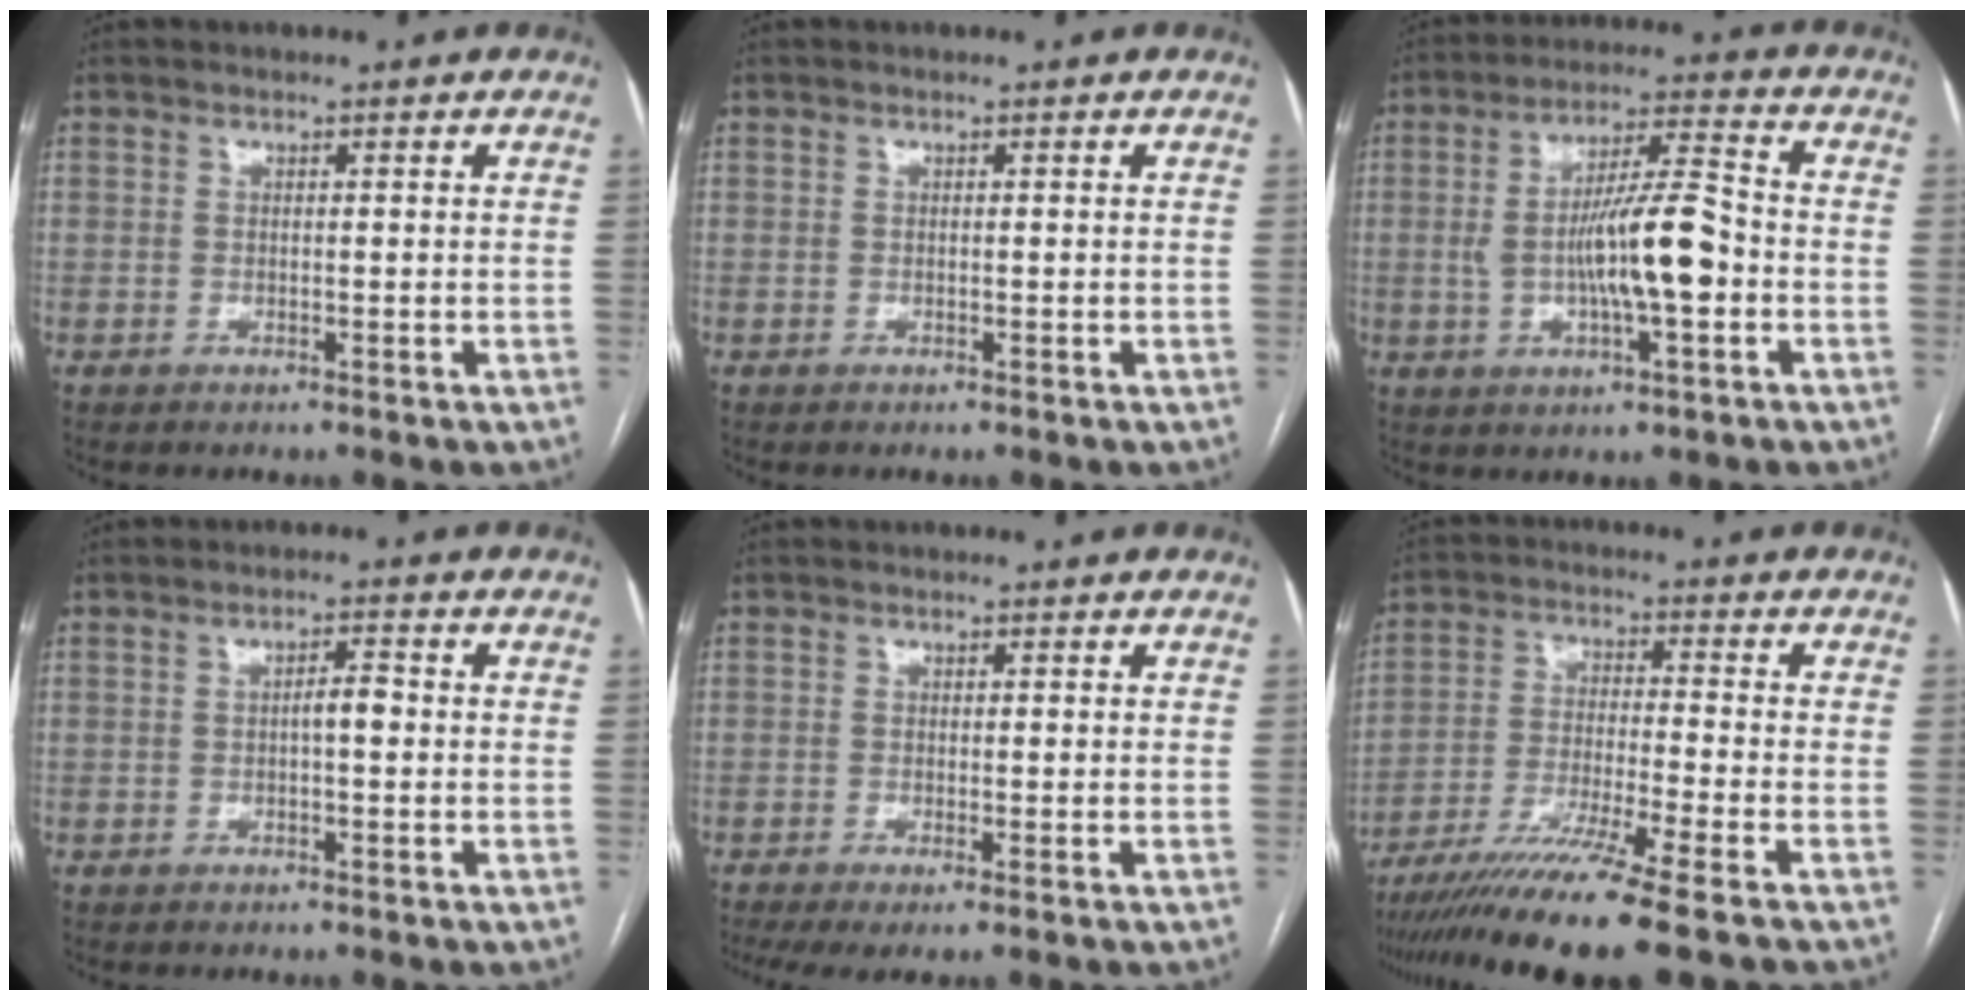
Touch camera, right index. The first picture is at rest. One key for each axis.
{"total": 0.0}
{"total": 11.4, "fx": -1.5, "fy": 2.0, "fz": 11.1, "tx": -0.203, "ty": 0.015, "tz": -0.024}
{"total": 2.4, "fx": -0.2, "fy": 0.6, "fz": 2.3, "tx": -0.036, "ty": 0.006, "tz": -0.005}
{"total": 4.4, "fx": -2.3, "fy": 0.9, "fz": 3.6, "tx": -0.063, "ty": -0.012, "tz": -0.042}
{"total": 13.3, "fx": -10.3, "fy": -1.9, "fz": 8.2, "tx": -0.141, "ty": -0.035, "tz": -0.173}